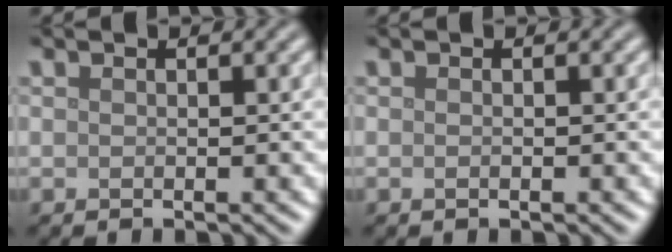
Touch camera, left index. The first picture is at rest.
{"total": 0.0}